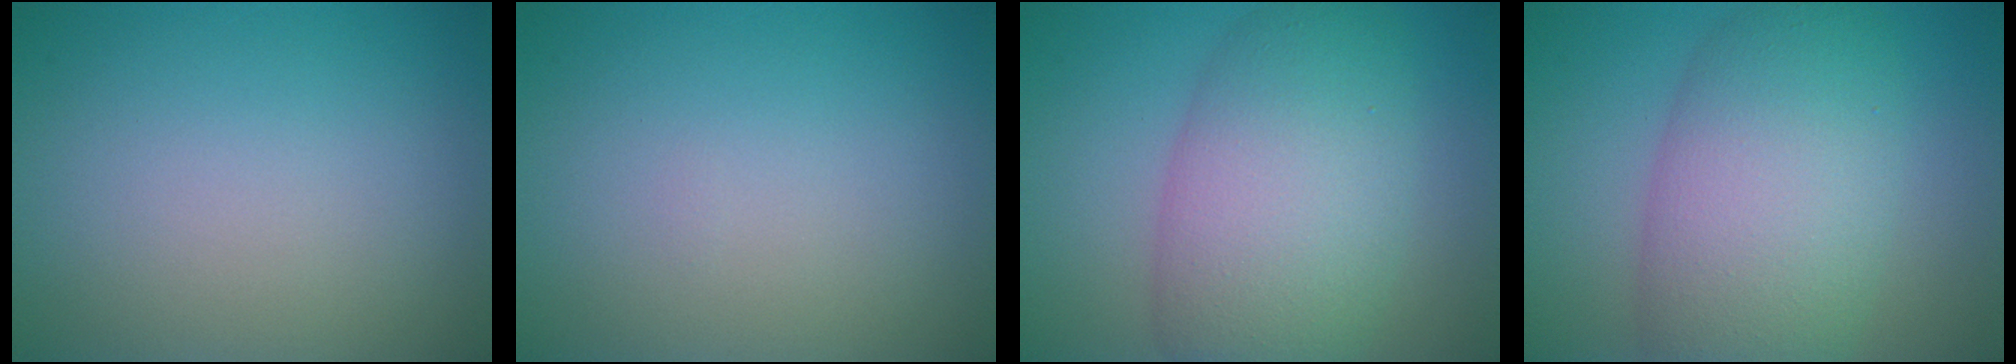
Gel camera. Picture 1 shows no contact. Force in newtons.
{"total": 0.0}
{"total": 8.9, "press": 8.9, "slide": 0.4}
{"total": 9.2, "press": 9.2, "slide": 0.4}